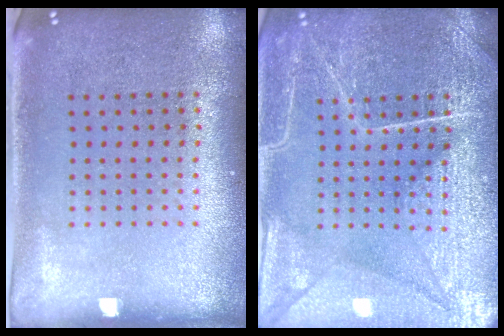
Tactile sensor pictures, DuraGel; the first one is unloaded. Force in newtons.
{"total": 6.9, "press": 6.8, "slide": 0.9}